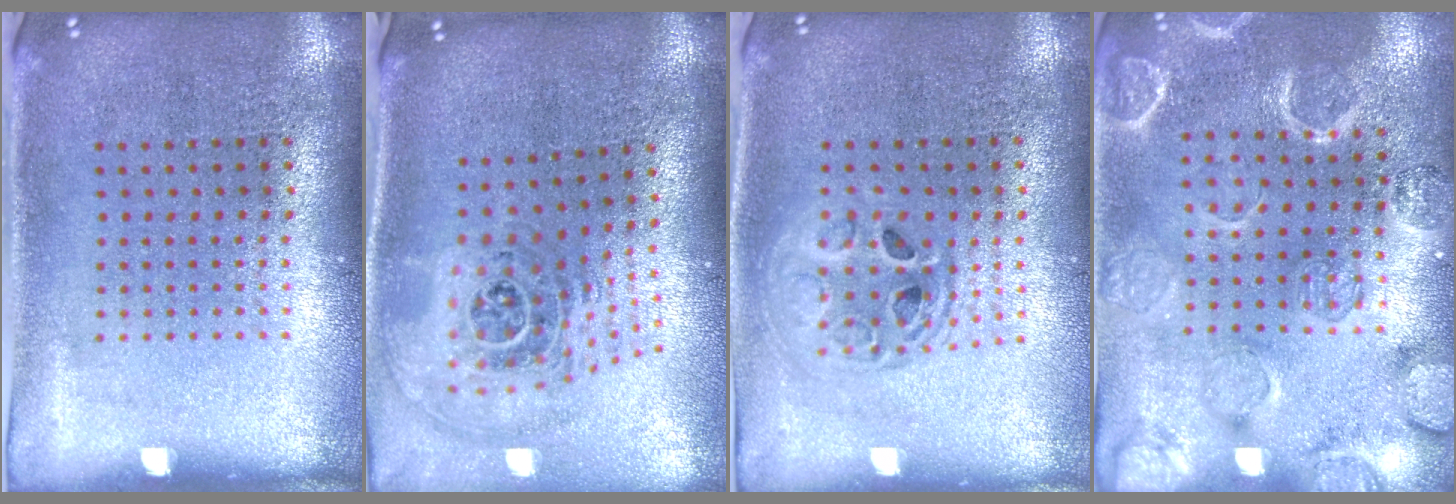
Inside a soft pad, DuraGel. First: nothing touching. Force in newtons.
{"total": 2.0, "press": 1.5, "slide": 1.4}
{"total": 1.4, "press": 1.2, "slide": 0.6}
{"total": 2.5, "press": 2.5, "slide": 0.1}